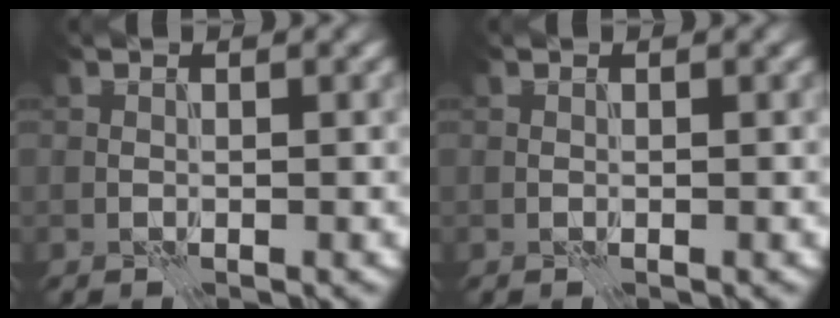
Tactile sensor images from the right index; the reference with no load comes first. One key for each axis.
{"total": 0.0}